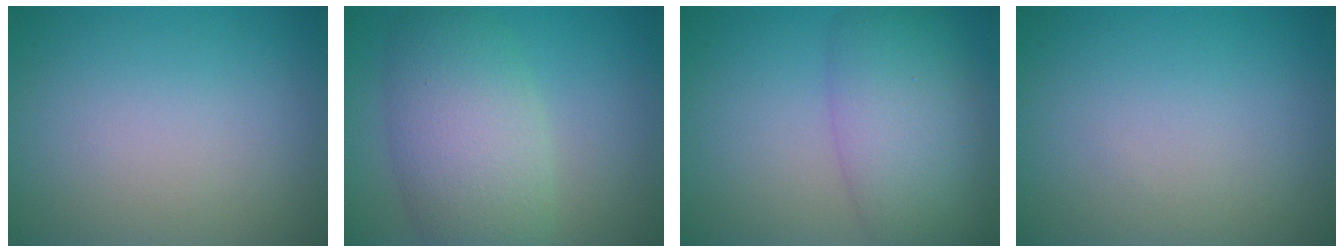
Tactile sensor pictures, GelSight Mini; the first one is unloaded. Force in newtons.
{"total": 7.5, "press": 7.5, "slide": 0.2}
{"total": 7.4, "press": 7.4, "slide": 0.1}
{"total": 0.0}